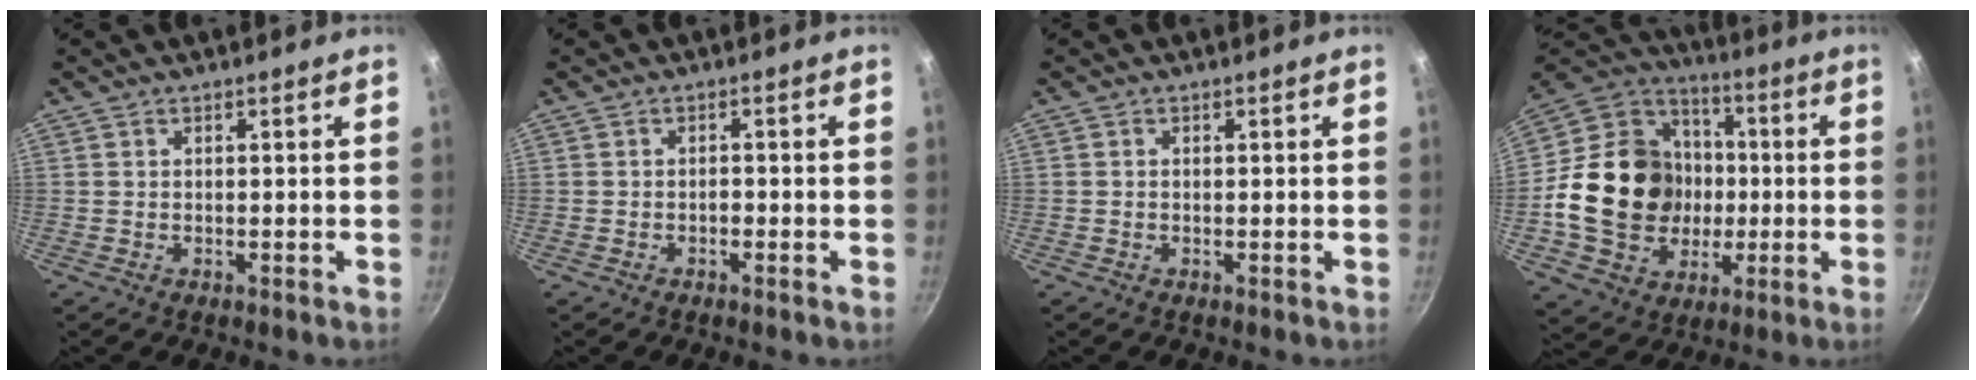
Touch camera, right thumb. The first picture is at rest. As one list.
[{"total": 1.0, "force": [-0.6, 0.5, 0.6], "torque": [-0.010, 0.008, -0.011]}, {"total": 0.0}, {"total": 23.7, "force": [-2.0, 19.8, 12.9], "torque": [-0.201, 0.036, -0.025]}]